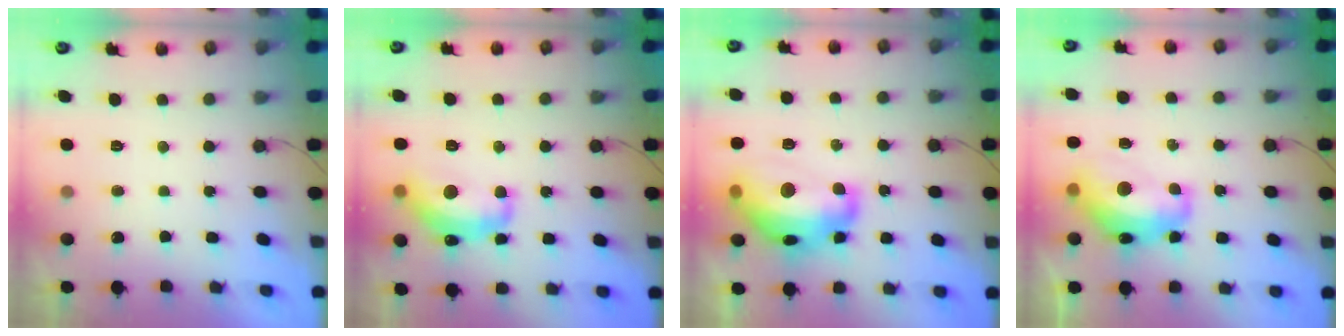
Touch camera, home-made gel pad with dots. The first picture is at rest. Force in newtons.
{"total": 14.1, "press": 14.1, "slide": 0.9}
{"total": 19.1, "press": 19.0, "slide": 1.4}
{"total": 15.0, "press": 14.9, "slide": 1.8}